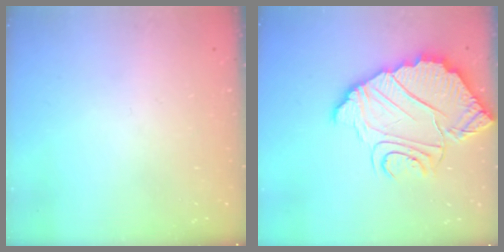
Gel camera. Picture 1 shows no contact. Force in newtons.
{"total": 11.4, "press": 11.4, "slide": 1.0}